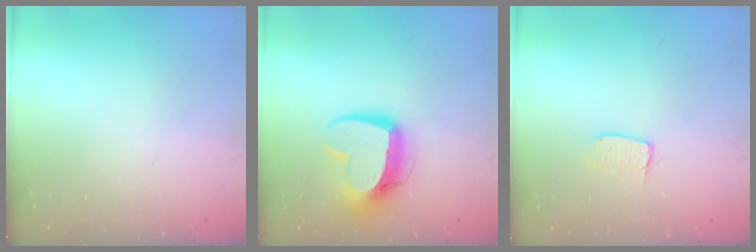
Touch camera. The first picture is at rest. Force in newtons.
{"total": 14.4, "press": 14.3, "slide": 1.3}
{"total": 4.9, "press": 4.8, "slide": 0.4}